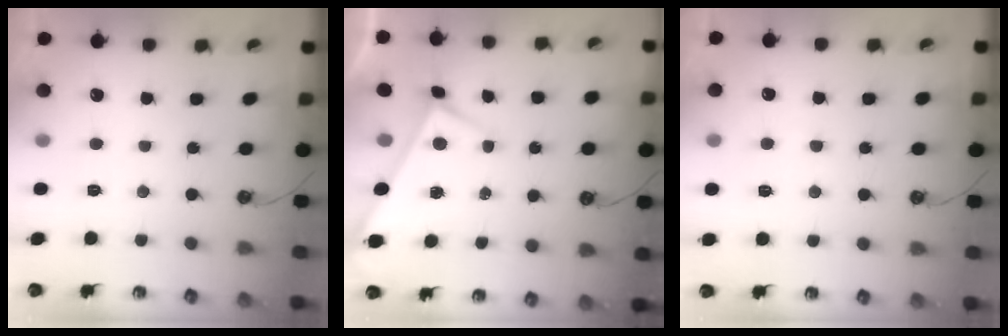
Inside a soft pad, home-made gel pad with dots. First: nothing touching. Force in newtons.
{"total": 4.6, "press": 4.5, "slide": 0.2}
{"total": 1.3, "press": 1.3, "slide": 0.4}